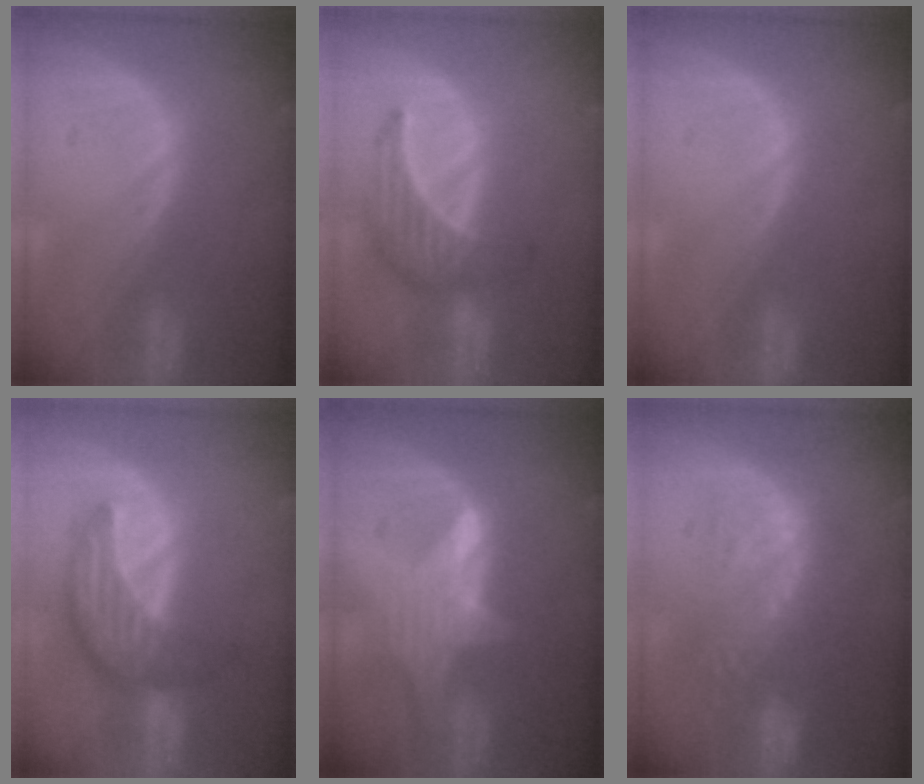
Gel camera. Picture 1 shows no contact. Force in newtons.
{"total": 6.5, "press": 6.4, "slide": 1.2}
{"total": 0.0}
{"total": 7.9, "press": 7.6, "slide": 2.2}
{"total": 6.0, "press": 5.9, "slide": 1.1}
{"total": 10.9, "press": 9.6, "slide": 5.2}